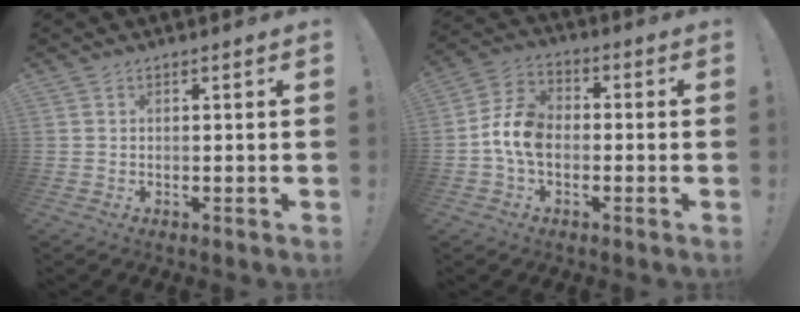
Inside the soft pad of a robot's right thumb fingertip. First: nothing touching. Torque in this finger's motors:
{"motor_torque": [0.33, 0.19, 0.72, -0.24, 0.06]}